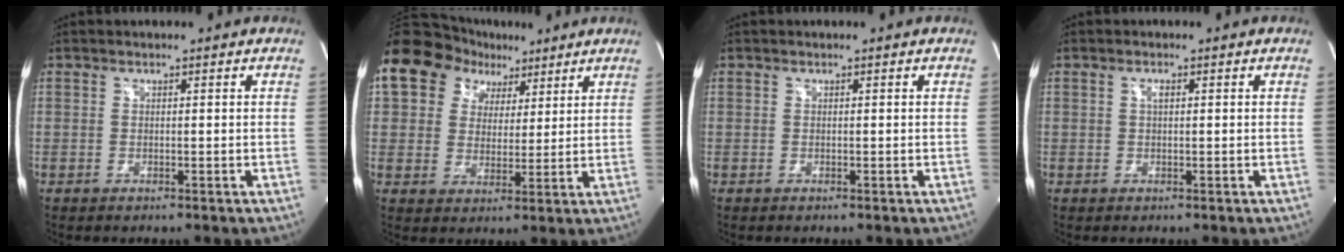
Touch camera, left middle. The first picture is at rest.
{"total": 12.4, "force": [6.4, 9.6, 4.5], "torque": [-0.075, 0.053, 0.111]}
{"total": 0.0}
{"total": 1.0, "force": [0.2, 0.5, 0.8], "torque": [-0.015, 0.000, 0.002]}